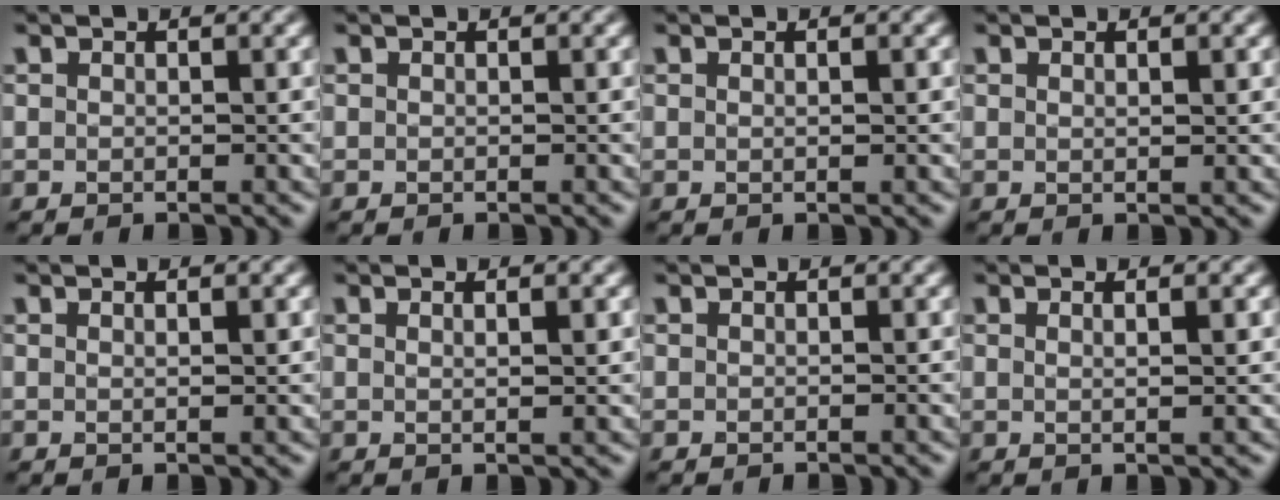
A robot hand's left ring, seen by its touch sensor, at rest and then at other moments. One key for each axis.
{"total": 0.0}
{"total": 0.8, "fx": 0.2, "fy": 0.2, "fz": 0.8, "tx": -0.010, "ty": 0.002, "tz": -0.001}
{"total": 0.8, "fx": 0.4, "fy": 0.1, "fz": 0.7, "tx": -0.010, "ty": 0.000, "tz": 0.006}
{"total": 1.1, "fx": 0.4, "fy": 0.3, "fz": 1.0, "tx": -0.013, "ty": 0.000, "tz": 0.004}
{"total": 2.3, "fx": 0.7, "fy": 0.6, "fz": 2.1, "tx": -0.022, "ty": -0.004, "tz": 0.004}
{"total": 0.0}
{"total": 2.7, "fx": 0.8, "fy": 0.8, "fz": 2.4, "tx": -0.023, "ty": -0.002, "tz": -0.003}